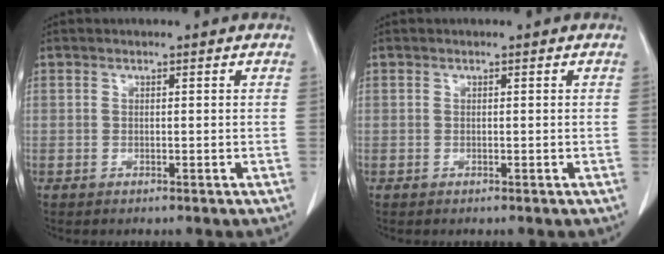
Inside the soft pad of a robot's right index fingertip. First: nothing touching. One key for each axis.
{"total": 0.0}